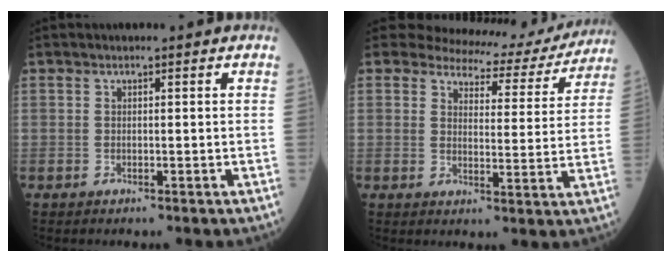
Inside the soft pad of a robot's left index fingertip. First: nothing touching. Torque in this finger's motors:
{"motor_torque": [0.90, -1.24, -0.02, -0.07]}